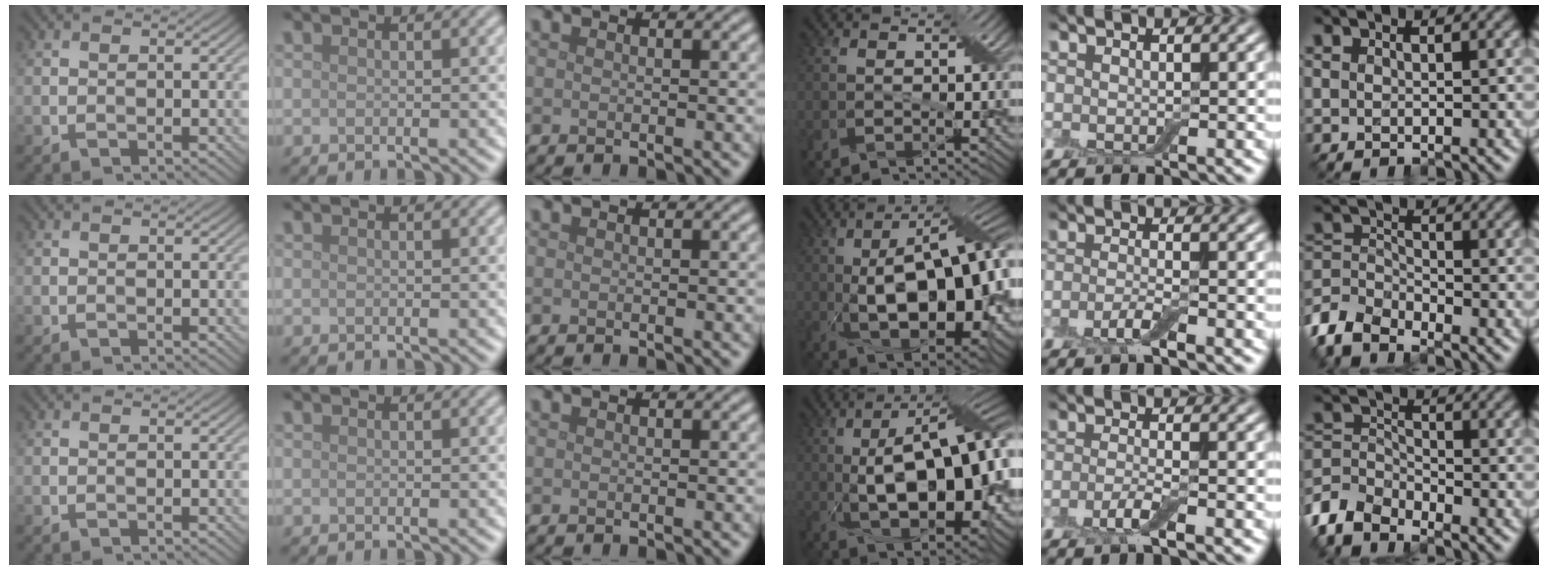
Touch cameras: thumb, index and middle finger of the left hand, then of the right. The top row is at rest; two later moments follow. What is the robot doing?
{"motion": "pour", "object": "bowl"}